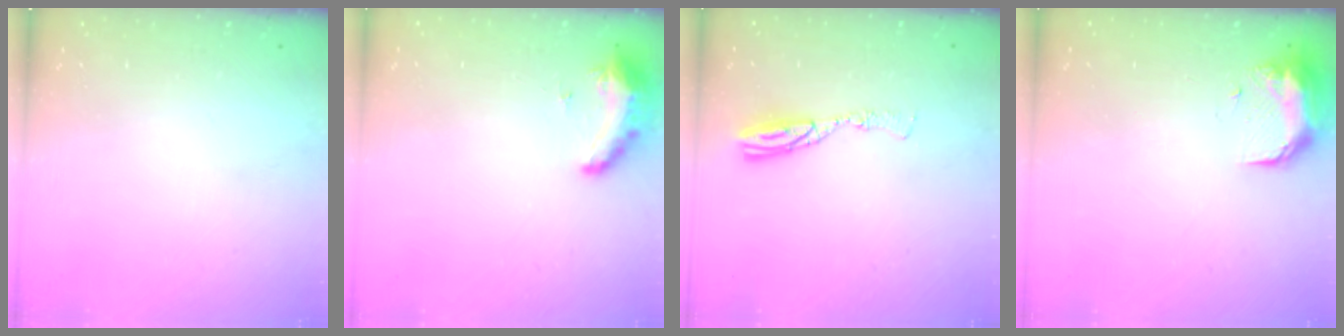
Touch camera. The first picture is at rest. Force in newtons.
{"total": 8.7, "press": 8.5, "slide": 1.6}
{"total": 6.6, "press": 6.5, "slide": 0.7}
{"total": 11.2, "press": 9.8, "slide": 5.5}